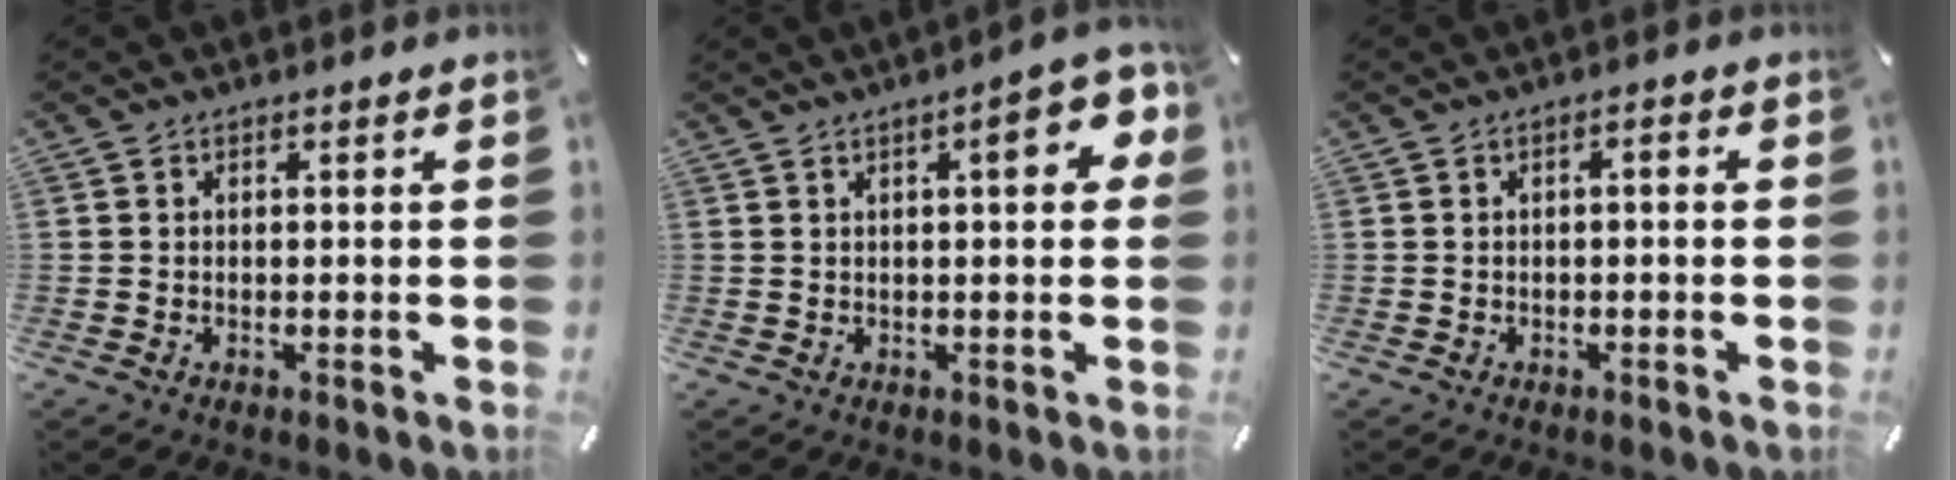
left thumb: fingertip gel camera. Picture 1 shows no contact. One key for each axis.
{"total": 9.2, "fx": 3.2, "fy": 2.9, "fz": 8.2, "tx": -0.106, "ty": -0.011, "tz": 0.045}
{"total": 1.6, "fx": -0.8, "fy": 0.5, "fz": 1.2, "tx": -0.022, "ty": 0.004, "tz": -0.018}